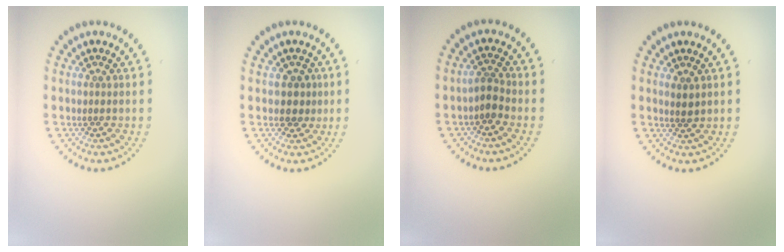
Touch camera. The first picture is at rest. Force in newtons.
{"total": 1.7, "press": 1.5, "slide": 0.8}
{"total": 1.7, "press": 1.3, "slide": 1.0}
{"total": 1.2, "press": 0.9, "slide": 0.7}